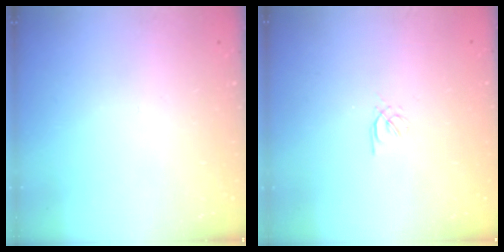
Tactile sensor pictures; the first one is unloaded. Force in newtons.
{"total": 0.5, "press": 0.3, "slide": 0.4}